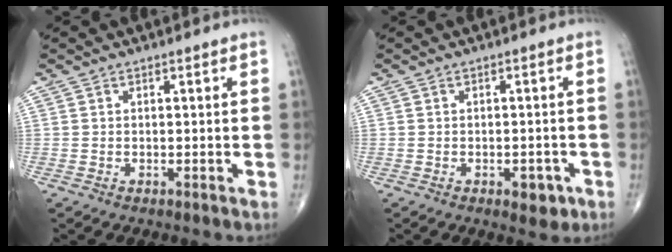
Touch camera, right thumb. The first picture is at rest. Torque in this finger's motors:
{"motor_torque": [0.64, 0.37, -0.15, -0.09, 0.11]}